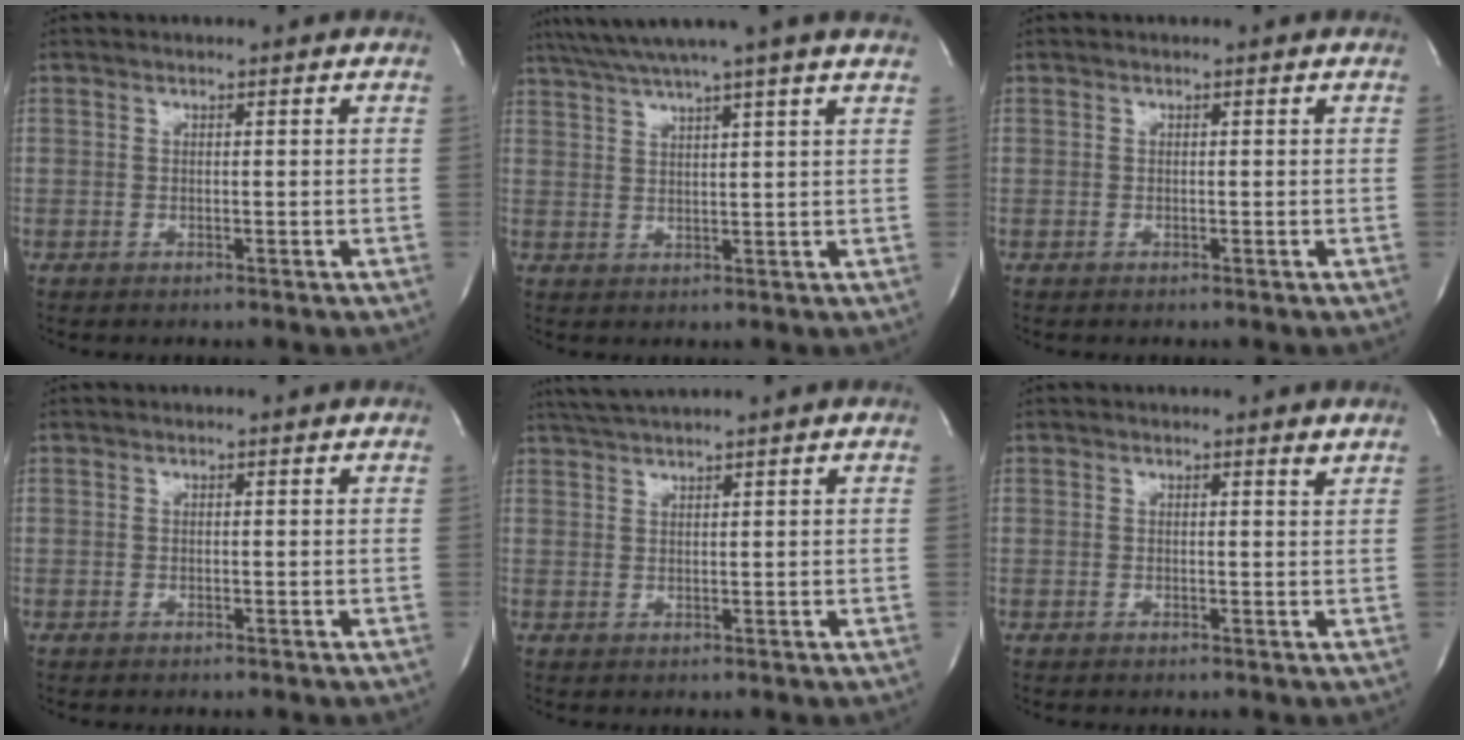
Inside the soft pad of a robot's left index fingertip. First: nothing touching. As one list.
[{"total": 11.2, "force": [9.4, -1.7, 5.8], "torque": [-0.105, 0.016, 0.127]}, {"total": 0.0}, {"total": 0.0}, {"total": 3.3, "force": [2.9, -1.0, 1.3], "torque": [-0.030, 0.009, 0.060]}, {"total": 0.9, "force": [0.8, -0.1, 0.4], "torque": [-0.016, -0.009, 0.007]}]